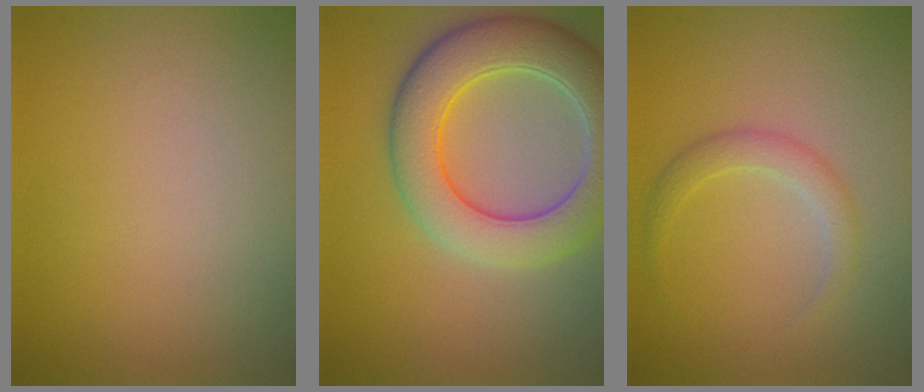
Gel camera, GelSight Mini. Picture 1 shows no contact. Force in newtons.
{"total": 7.4, "press": 7.4, "slide": 0.3}
{"total": 1.8, "press": 1.8, "slide": 0.2}